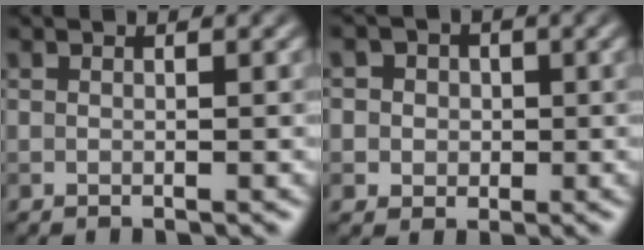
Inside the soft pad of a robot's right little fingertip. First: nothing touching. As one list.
[{"total": 4.8, "force": [1.3, 4.2, 1.8], "torque": [-0.016, 0.023, 0.001]}]